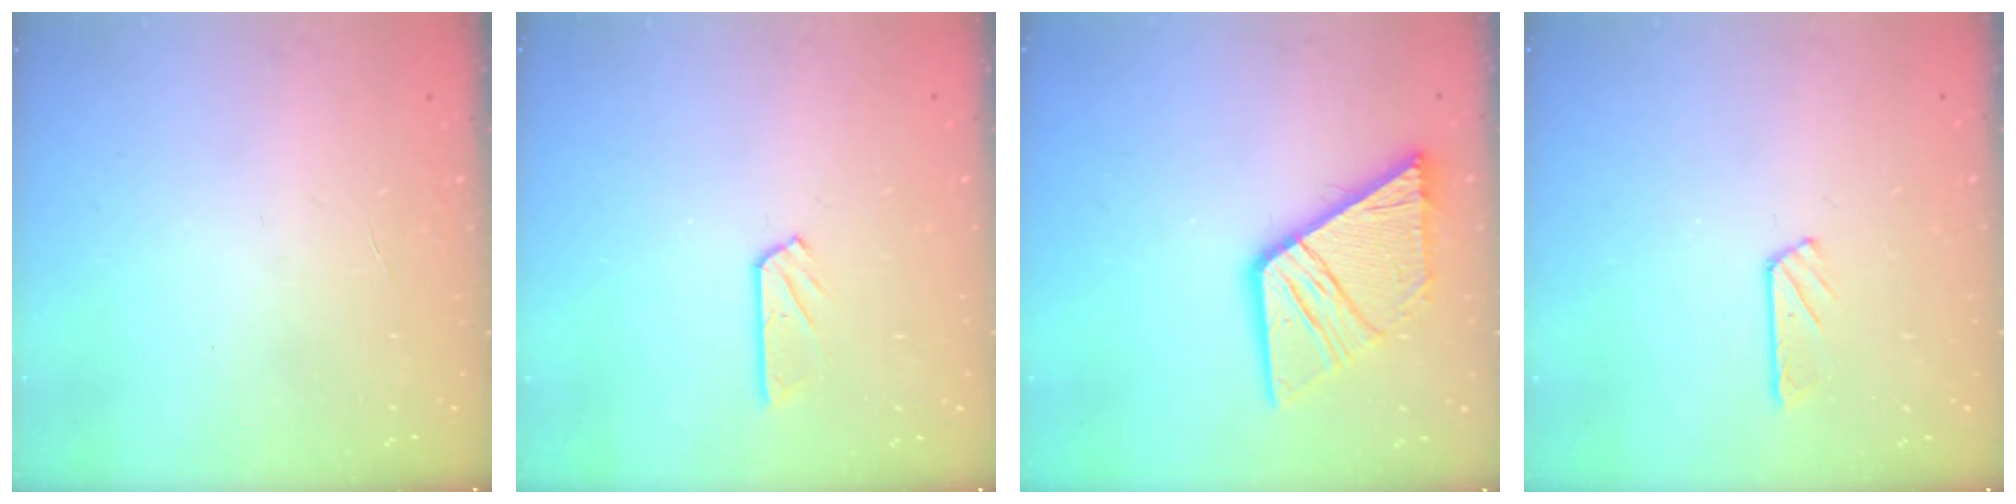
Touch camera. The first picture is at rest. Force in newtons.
{"total": 5.4, "press": 5.3, "slide": 0.5}
{"total": 16.7, "press": 16.6, "slide": 1.9}
{"total": 2.9, "press": 2.9, "slide": 0.3}